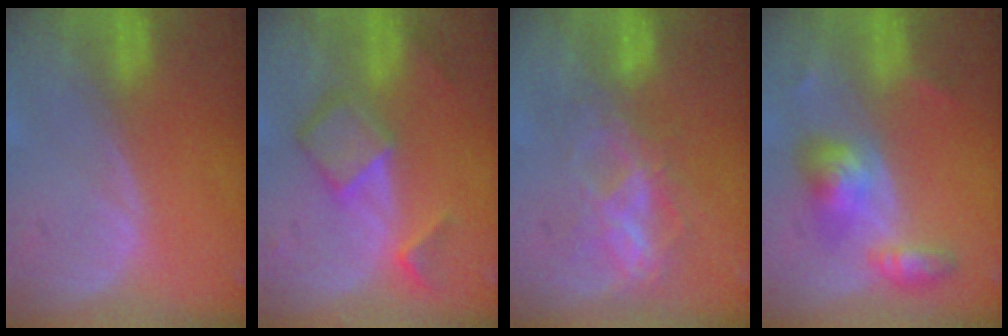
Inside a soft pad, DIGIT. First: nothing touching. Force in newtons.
{"total": 6.8, "press": 5.9, "slide": 3.5}
{"total": 6.9, "press": 6.0, "slide": 3.3}
{"total": 5.7, "press": 5.7, "slide": 0.5}